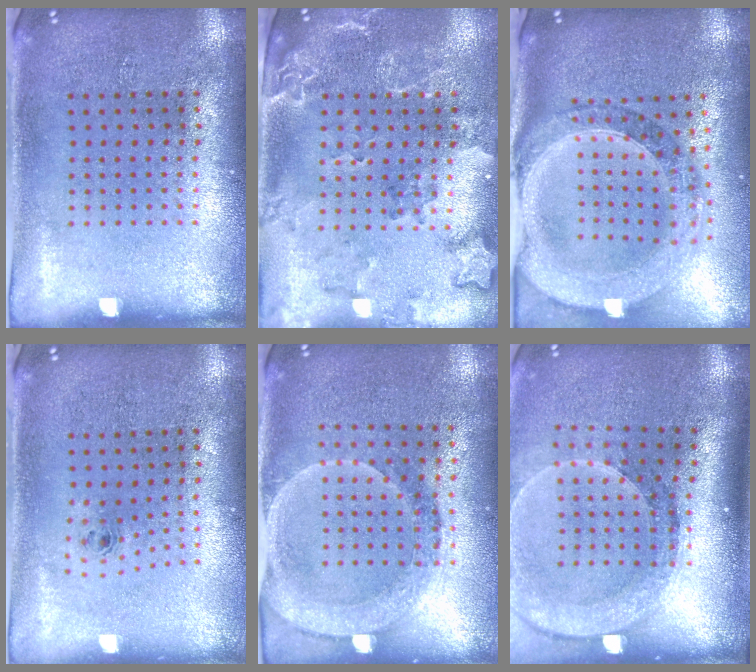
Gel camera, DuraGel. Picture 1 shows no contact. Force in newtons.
{"total": 2.1, "press": 2.0, "slide": 0.8}
{"total": 1.9, "press": 1.8, "slide": 0.7}
{"total": 0.6, "press": 0.2, "slide": 0.6}
{"total": 1.9, "press": 1.6, "slide": 0.9}
{"total": 2.6, "press": 2.0, "slide": 1.6}